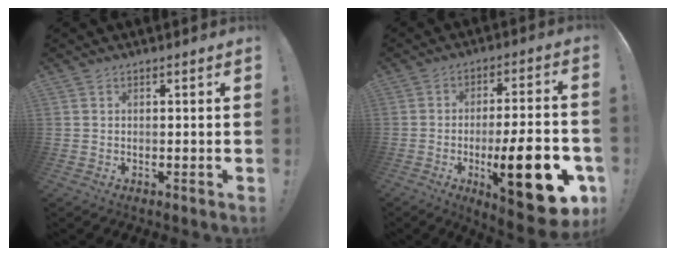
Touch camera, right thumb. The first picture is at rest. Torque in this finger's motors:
{"motor_torque": [1.76, 1.87, 1.42, -1.35, 0.13]}